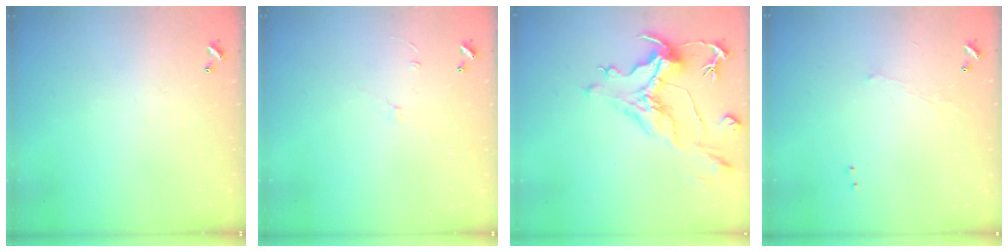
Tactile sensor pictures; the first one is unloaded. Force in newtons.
{"total": 5.5, "press": 5.5, "slide": 0.5}
{"total": 1.9, "press": 0.9, "slide": 1.7}
{"total": 0.6, "press": 0.2, "slide": 0.5}